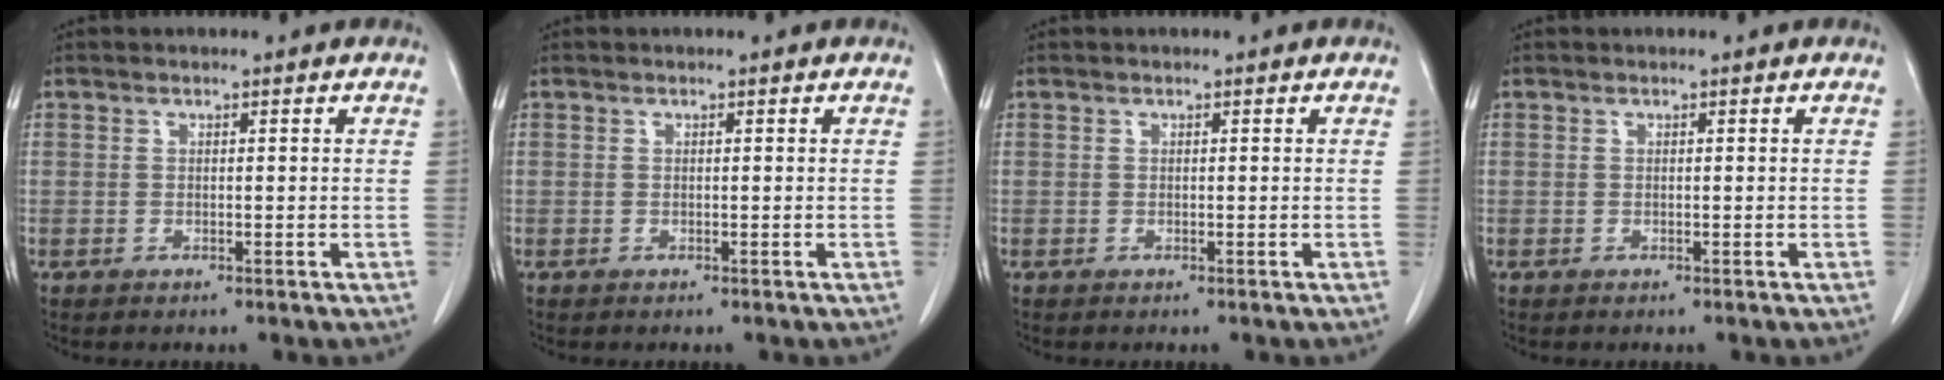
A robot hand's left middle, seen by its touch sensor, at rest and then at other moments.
{"total": 0.0}
{"total": 0.0}
{"total": 0.0}